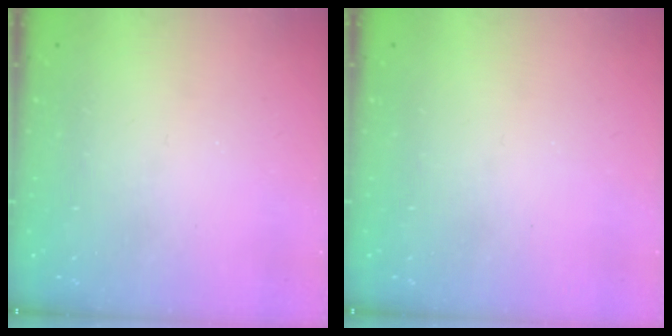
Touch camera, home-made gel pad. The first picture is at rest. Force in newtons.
{"total": 0.0}